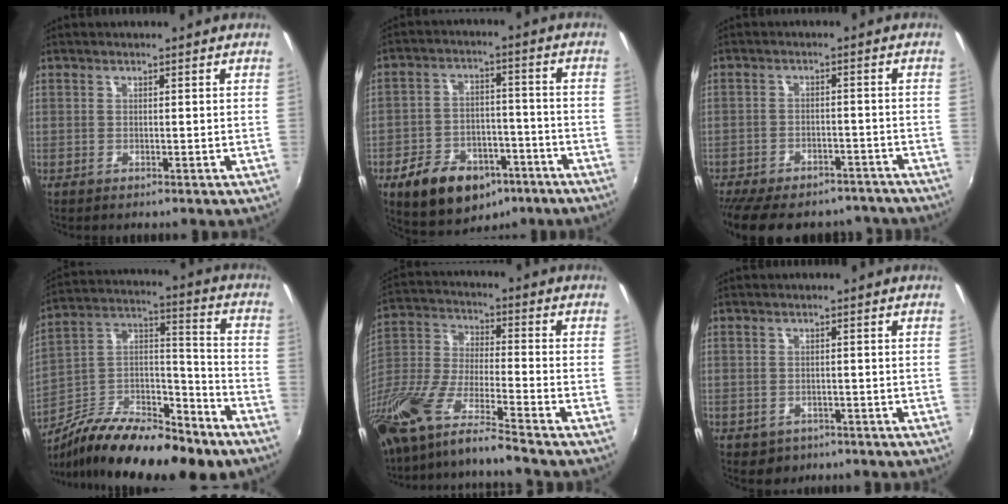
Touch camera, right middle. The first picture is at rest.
{"total": 15.6, "force": [-9.3, 9.6, 8.0], "torque": [-0.170, 0.008, -0.125]}
{"total": 18.6, "force": [-15.6, 7.2, 7.1], "torque": [-0.159, -0.002, -0.202]}
{"total": 23.6, "force": [-16.6, 8.2, 14.7], "torque": [-0.267, -0.003, -0.271]}
{"total": 14.9, "force": [-11.6, 0.9, 9.3], "torque": [-0.186, -0.027, -0.229]}
{"total": 3.2, "force": [-1.3, 2.7, 0.9], "torque": [-0.026, -0.005, -0.013]}